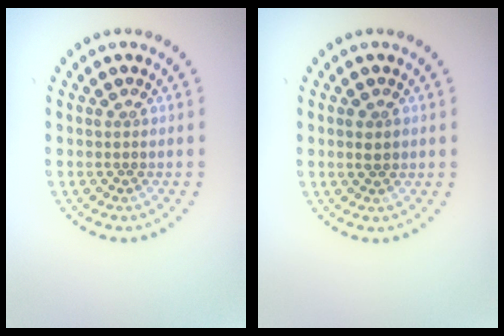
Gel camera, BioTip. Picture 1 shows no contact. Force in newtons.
{"total": 1.2, "press": 1.2, "slide": 0.1}